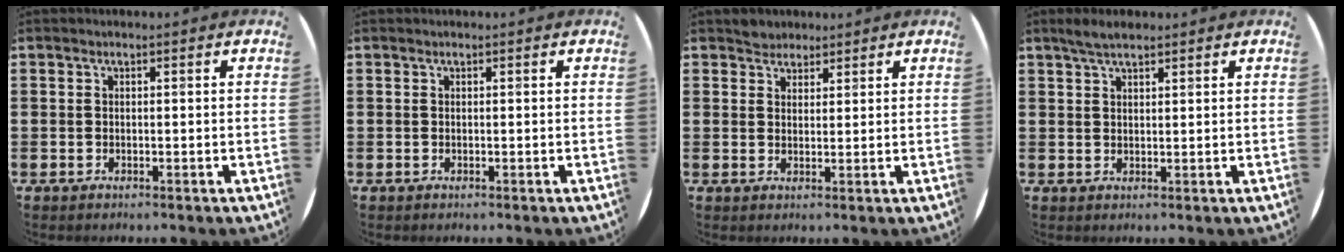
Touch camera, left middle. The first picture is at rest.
{"total": 0.0}
{"total": 2.4, "force": [2.2, 0.9, -0.3], "torque": [0.010, 0.002, 0.042]}
{"total": 2.6, "force": [2.2, 0.6, 1.3], "torque": [-0.028, 0.007, 0.040]}